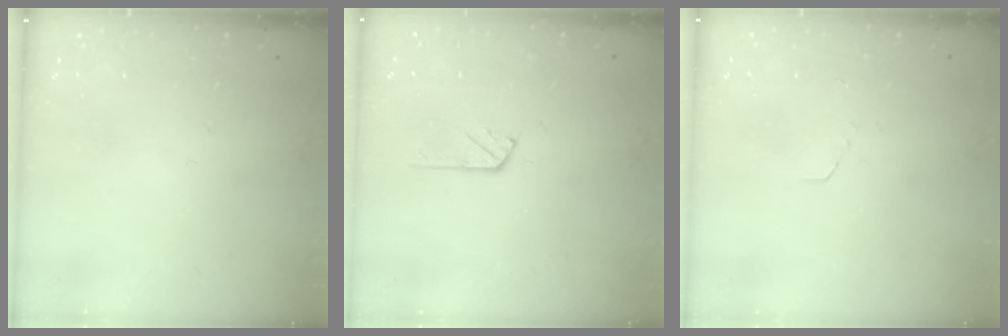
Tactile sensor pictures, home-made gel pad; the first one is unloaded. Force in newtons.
{"total": 2.9, "press": 2.9, "slide": 0.5}
{"total": 2.9, "press": 2.9, "slide": 0.2}